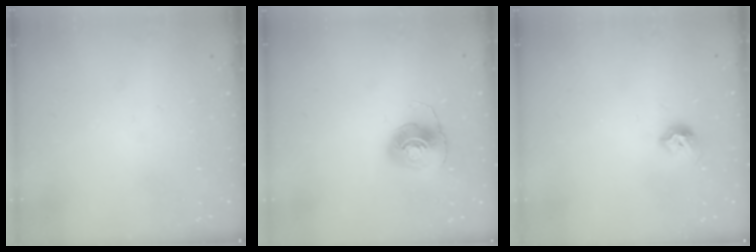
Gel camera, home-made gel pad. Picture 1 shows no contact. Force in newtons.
{"total": 7.7, "press": 7.7, "slide": 0.2}
{"total": 7.0, "press": 6.9, "slide": 1.3}